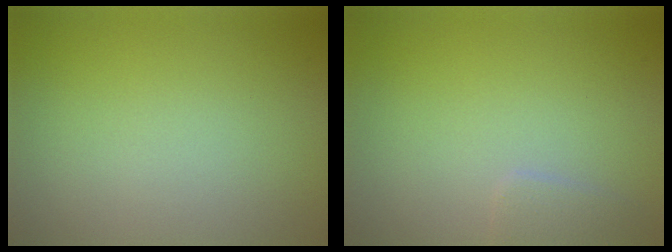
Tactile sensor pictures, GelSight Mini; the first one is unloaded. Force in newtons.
{"total": 1.2, "press": 1.2, "slide": 0.0}